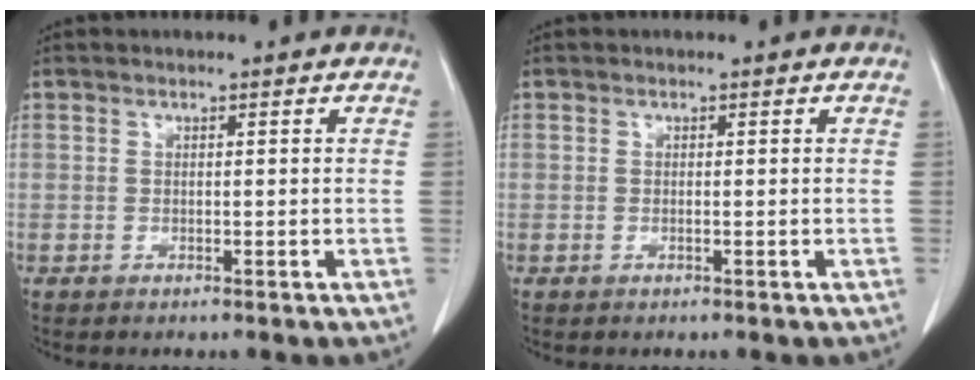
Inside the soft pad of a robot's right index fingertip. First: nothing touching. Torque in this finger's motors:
{"motor_torque": [0.09, 0.02, 0.05, 0.00]}